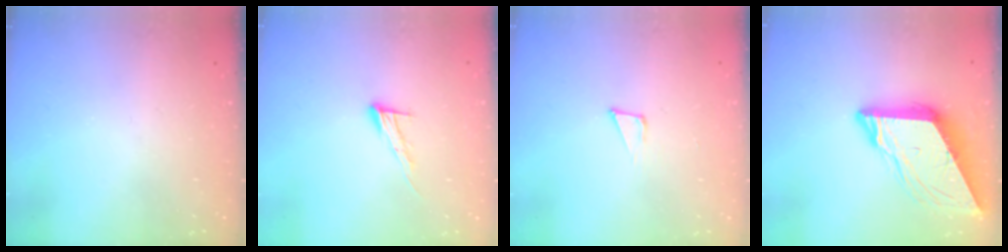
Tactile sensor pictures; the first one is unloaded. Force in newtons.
{"total": 8.8, "press": 8.7, "slide": 0.2}
{"total": 5.0, "press": 4.9, "slide": 0.8}
{"total": 9.3, "press": 9.2, "slide": 0.8}